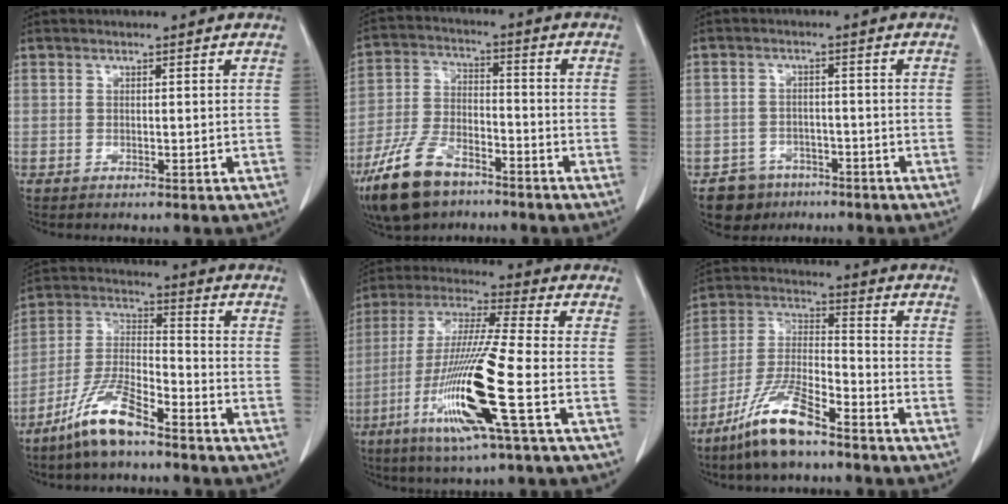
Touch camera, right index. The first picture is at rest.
{"total": 12.0, "force": [-8.0, 5.4, 7.1], "torque": [-0.156, -0.009, -0.154]}
{"total": 5.1, "force": [-3.4, 3.8, 0.2], "torque": [0.000, 0.012, -0.049]}
{"total": 10.2, "force": [-7.4, 1.7, 6.8], "torque": [-0.149, -0.015, -0.149]}
{"total": 16.3, "force": [-5.7, -0.7, 15.3], "torque": [-0.317, -0.024, -0.112]}
{"total": 11.4, "force": [-8.2, 1.9, 7.8], "torque": [-0.168, -0.016, -0.161]}